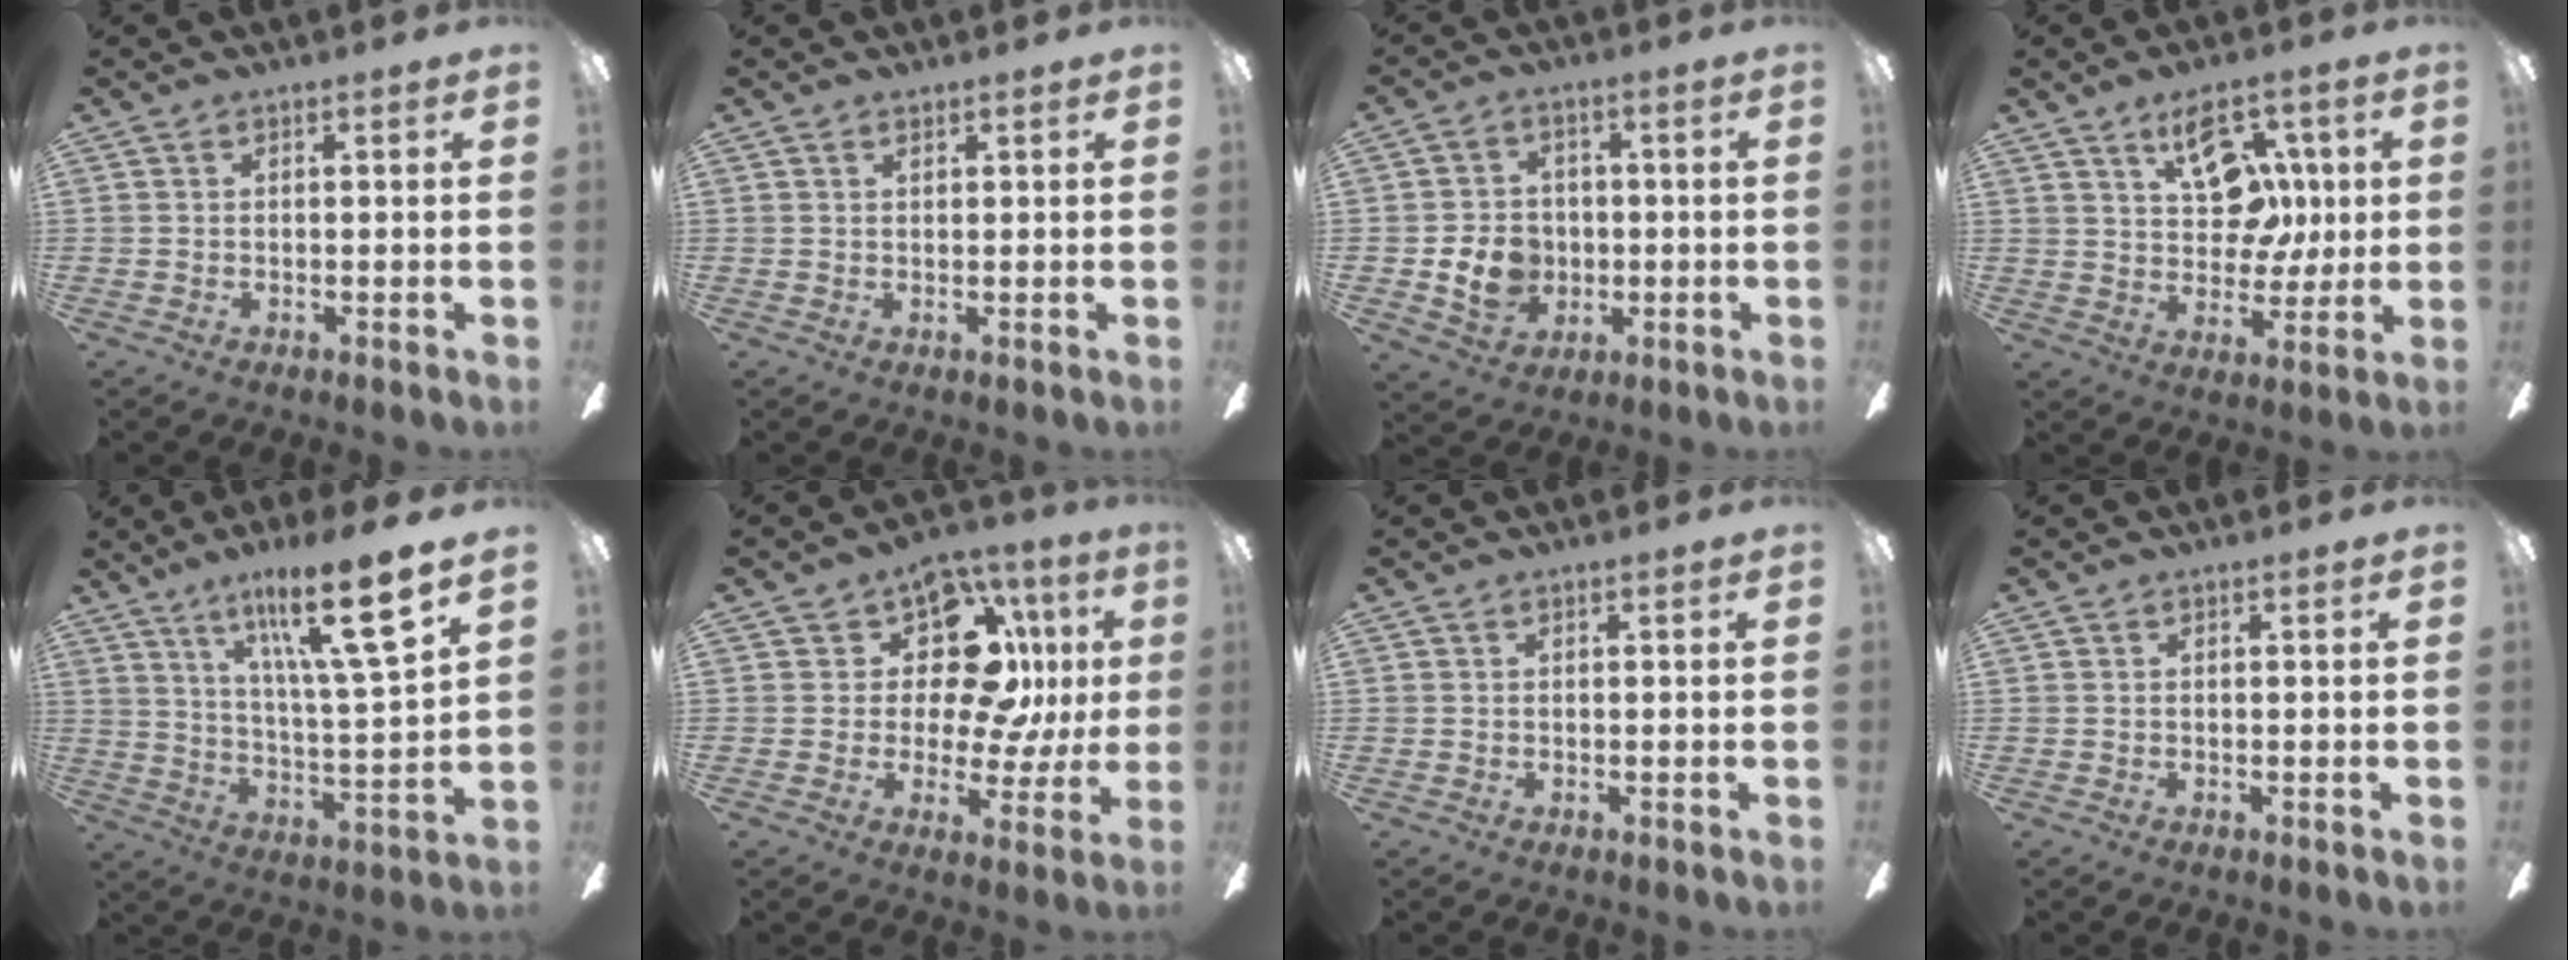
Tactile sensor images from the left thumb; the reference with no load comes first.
{"total": 0.8, "force": [0.6, 0.4, 0.4], "torque": [-0.009, 0.001, 0.011]}
{"total": 8.9, "force": [-1.5, 7.6, 4.4], "torque": [-0.101, 0.014, -0.027]}
{"total": 14.3, "force": [6.1, 9.4, 8.8], "torque": [-0.114, -0.013, 0.110]}
{"total": 17.8, "force": [11.5, 3.1, 13.3], "torque": [-0.220, -0.059, 0.176]}
{"total": 14.9, "force": [4.7, 9.6, 10.3], "torque": [-0.157, -0.016, 0.090]}
{"total": 0.0}
{"total": 0.0}